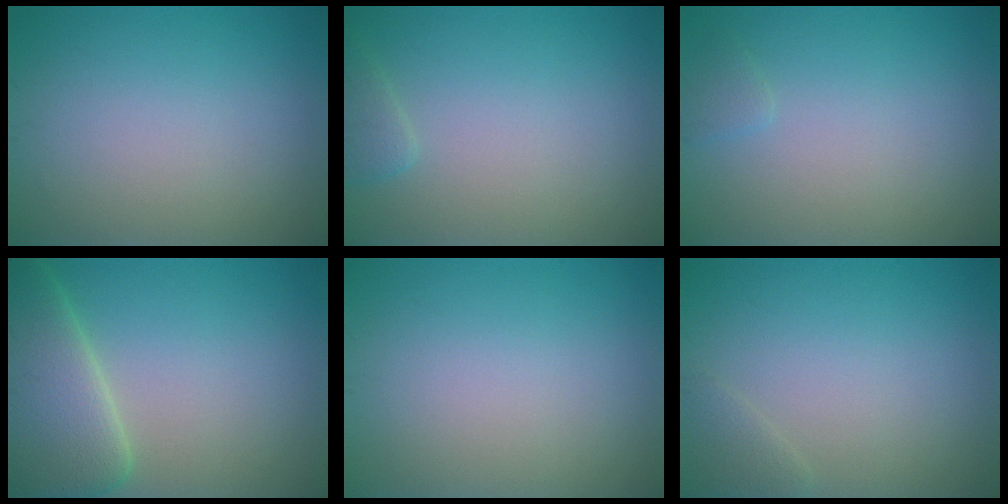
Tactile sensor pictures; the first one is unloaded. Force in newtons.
{"total": 1.3, "press": 1.3, "slide": 0.1}
{"total": 0.8, "press": 0.8, "slide": 0.0}
{"total": 7.9, "press": 7.9, "slide": 0.4}
{"total": 0.0}
{"total": 1.1, "press": 1.1, "slide": 0.0}